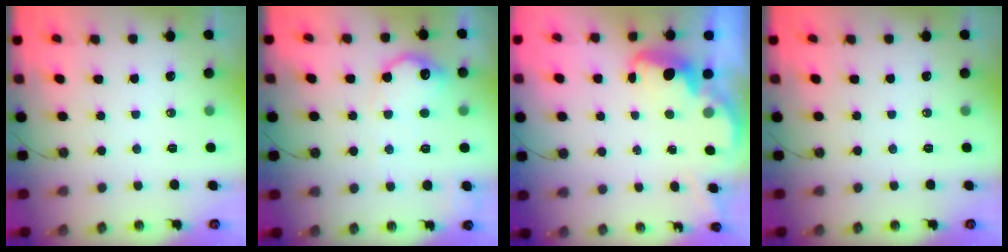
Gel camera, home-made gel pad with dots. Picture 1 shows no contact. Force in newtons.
{"total": 15.0, "press": 15.0, "slide": 1.0}
{"total": 2.5, "press": 2.5, "slide": 0.4}
{"total": 0.0}